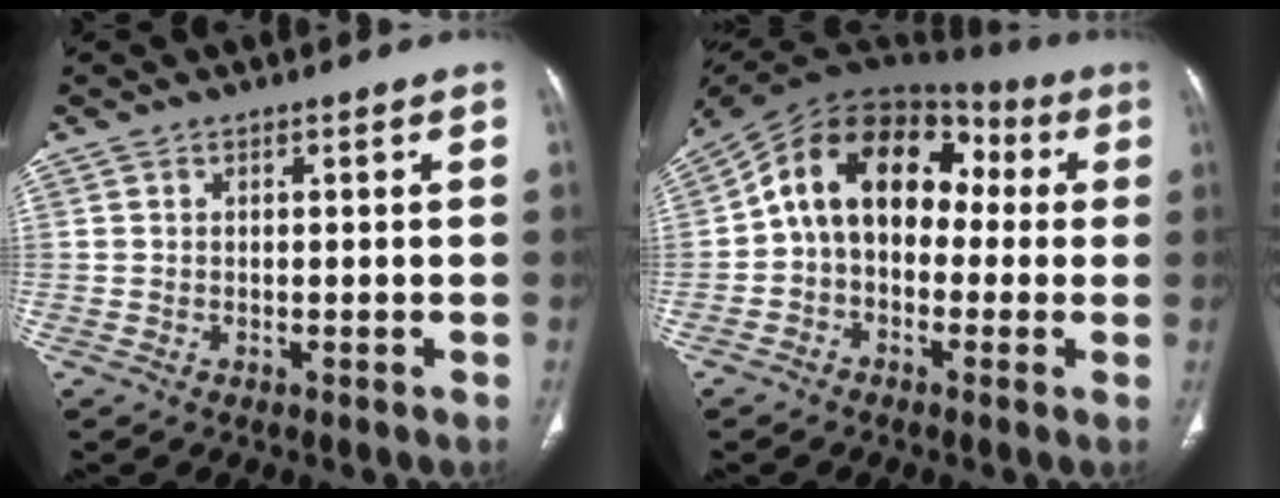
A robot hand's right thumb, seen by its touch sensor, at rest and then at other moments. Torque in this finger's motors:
{"motor_torque": [0.24, 1.18, 0.37, -0.20, 0.20]}